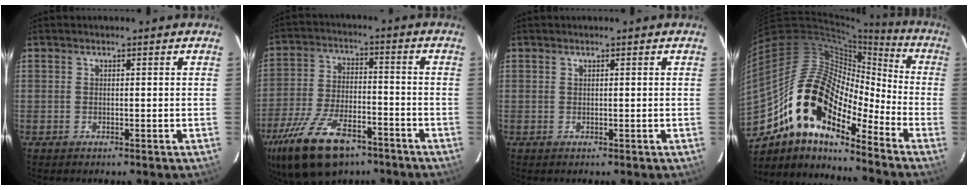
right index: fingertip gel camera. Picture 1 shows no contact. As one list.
[{"total": 18.5, "force": [-12.2, 8.5, 11.1], "torque": [-0.239, -0.026, -0.209]}, {"total": 0.0}, {"total": 18.8, "force": [-12.2, 7.6, 12.1], "torque": [-0.208, -0.003, -0.245]}]